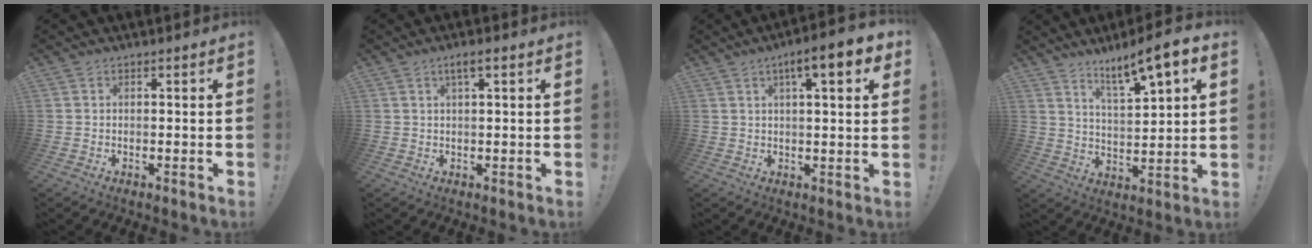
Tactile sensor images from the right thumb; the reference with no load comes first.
{"total": 3.0, "force": [1.2, 0.2, 2.7], "torque": [-0.053, 0.001, 0.018]}
{"total": 8.7, "force": [3.7, 1.7, 7.7], "torque": [-0.098, -0.017, 0.053]}
{"total": 10.0, "force": [7.2, 0.8, 6.9], "torque": [-0.117, -0.049, 0.116]}